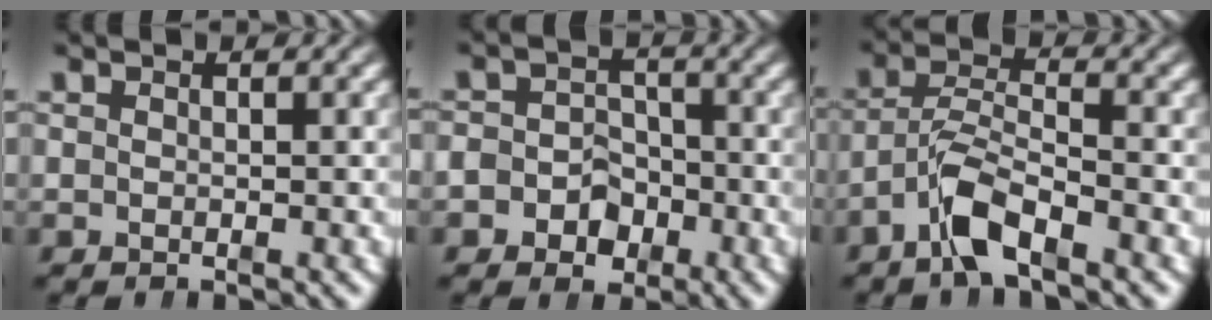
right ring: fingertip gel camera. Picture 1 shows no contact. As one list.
[{"total": 6.0, "force": [-2.2, 5.2, 2.2], "torque": [-0.032, -0.015, -0.040]}, {"total": 4.4, "force": [-2.1, 1.9, 3.3], "torque": [-0.072, -0.018, -0.034]}]